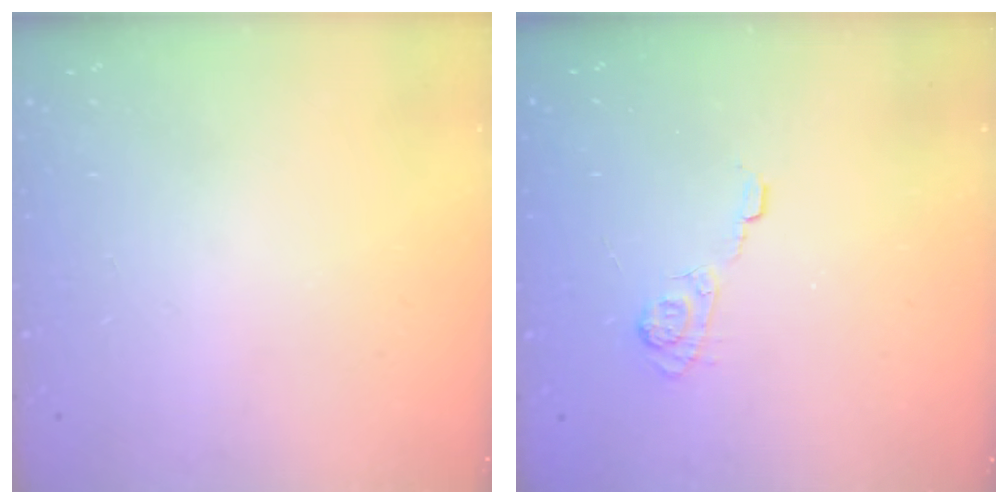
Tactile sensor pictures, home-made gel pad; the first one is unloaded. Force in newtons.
{"total": 4.2, "press": 3.8, "slide": 1.6}